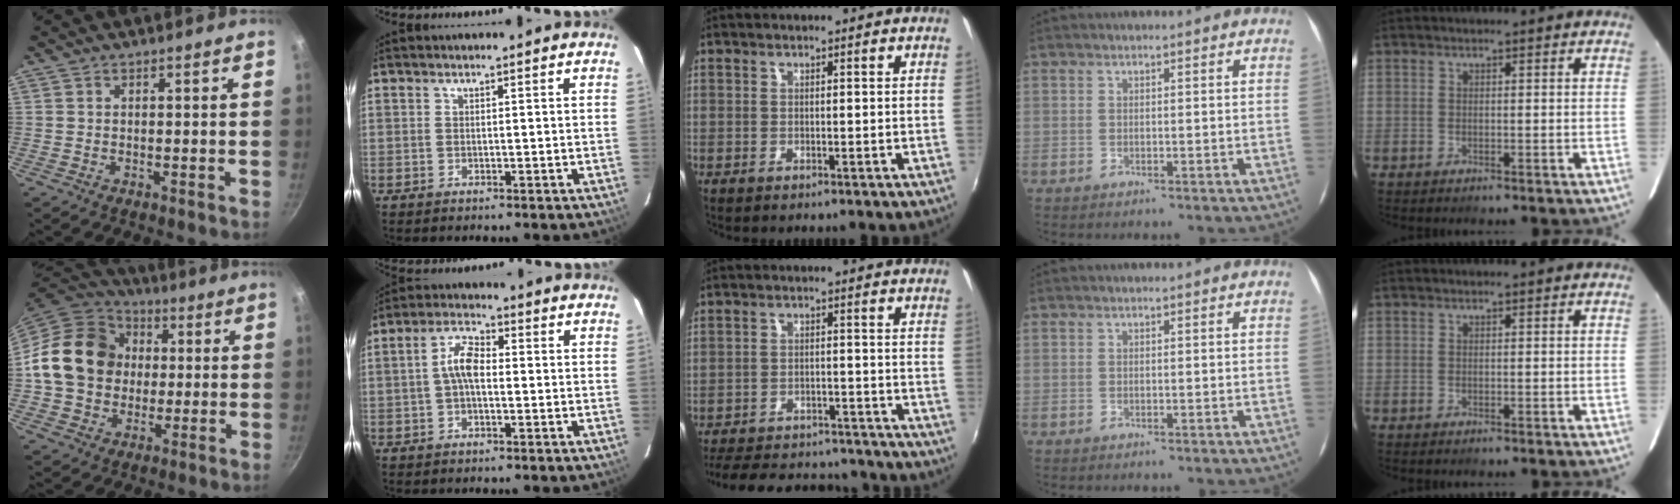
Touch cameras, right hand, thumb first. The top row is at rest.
{"thumb": {"total": 18.5, "force": [1.6, 15.4, 10.3], "torque": [-0.155, 0.029, 0.020]}, "index": {"total": 5.5, "force": [-0.3, 2.7, 4.8], "torque": [-0.098, 0.017, -0.007]}, "middle": {"total": 20.2, "force": [-17.5, 7.0, 7.5], "torque": [-0.169, 0.008, -0.232]}}